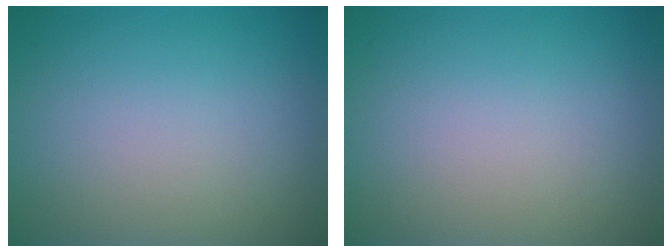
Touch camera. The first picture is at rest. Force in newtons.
{"total": 0.0}